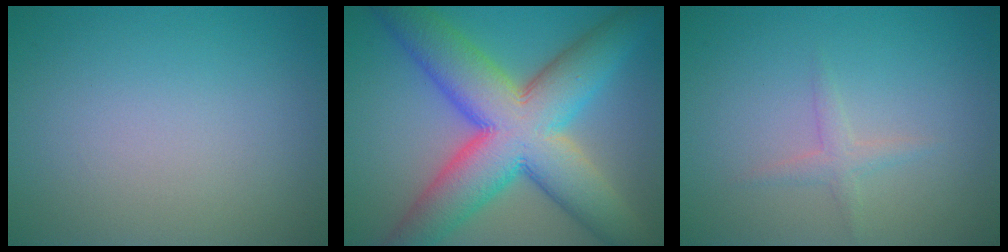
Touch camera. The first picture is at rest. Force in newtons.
{"total": 13.6, "press": 13.6, "slide": 0.4}
{"total": 1.3, "press": 1.3, "slide": 0.1}